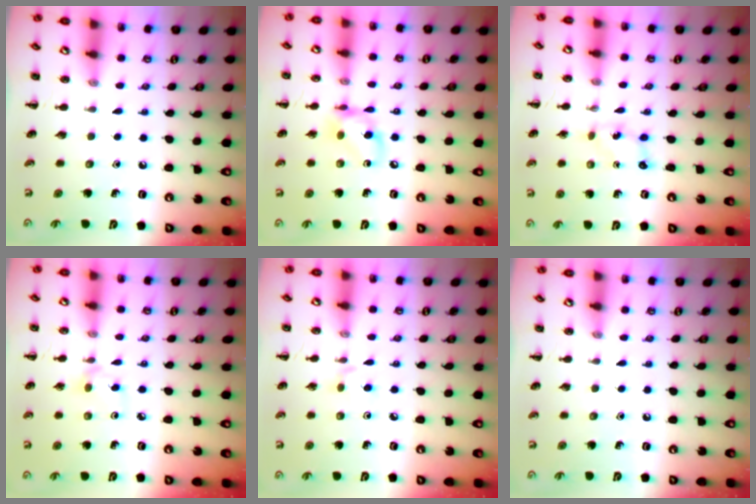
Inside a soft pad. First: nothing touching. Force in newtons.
{"total": 8.5, "press": 8.5, "slide": 0.7}
{"total": 2.5, "press": 2.4, "slide": 0.7}
{"total": 2.9, "press": 2.8, "slide": 0.8}
{"total": 2.9, "press": 2.7, "slide": 1.2}
{"total": 0.0}